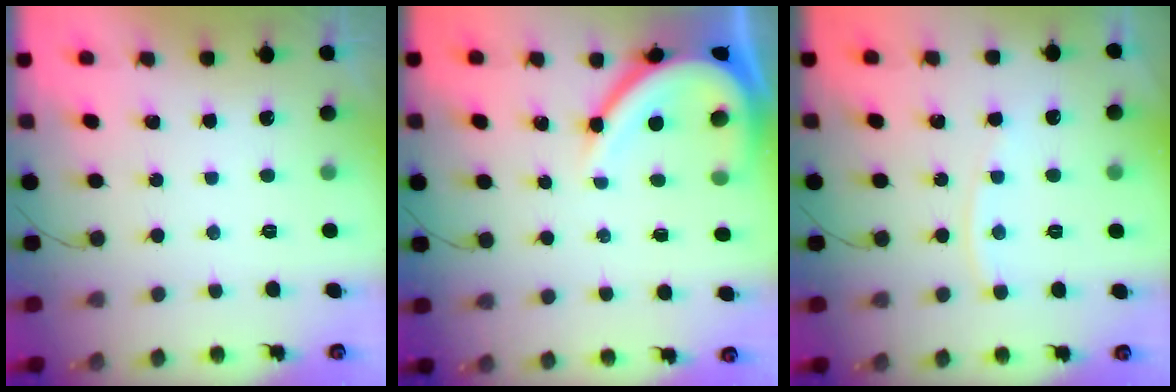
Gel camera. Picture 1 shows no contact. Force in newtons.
{"total": 11.2, "press": 11.1, "slide": 1.0}
{"total": 3.4, "press": 3.4, "slide": 0.4}